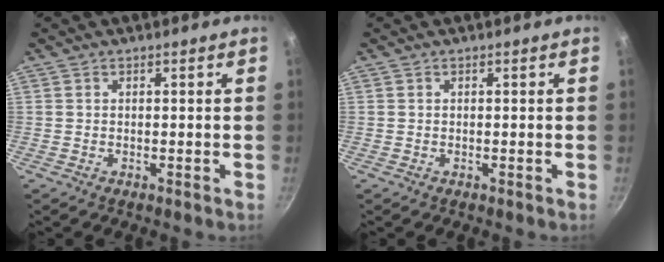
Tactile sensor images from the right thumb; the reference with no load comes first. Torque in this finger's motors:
{"motor_torque": [0.00, -0.01, 0.11, 0.28, -0.02]}